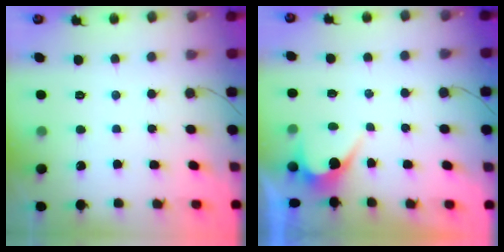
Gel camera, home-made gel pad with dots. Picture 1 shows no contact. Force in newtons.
{"total": 3.7, "press": 3.7, "slide": 0.3}